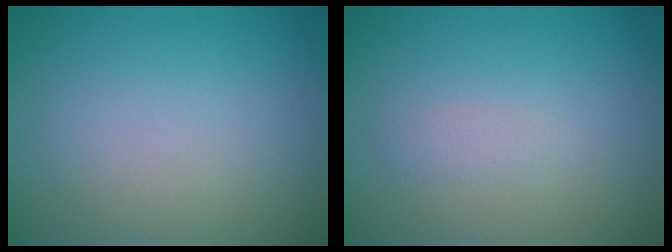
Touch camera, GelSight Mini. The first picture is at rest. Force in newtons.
{"total": 0.8, "press": 0.8, "slide": 0.0}